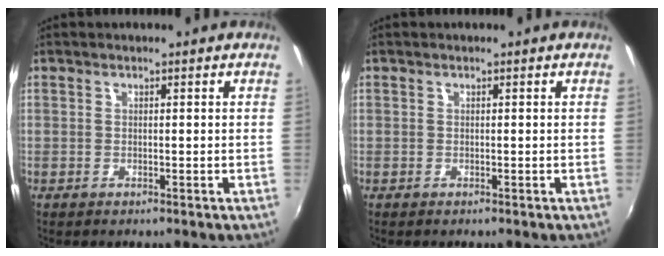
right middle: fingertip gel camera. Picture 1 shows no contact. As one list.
[{"total": 0.0}]